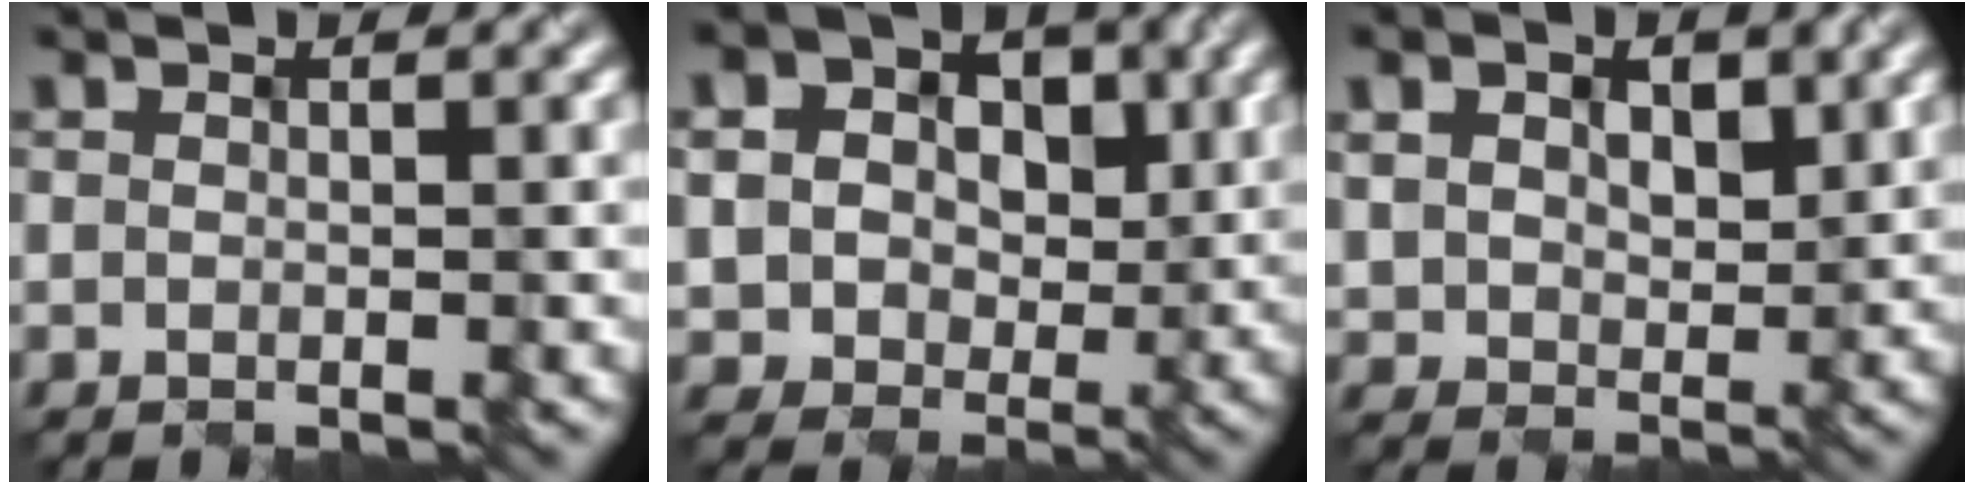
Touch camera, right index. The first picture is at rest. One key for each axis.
{"total": 9.4, "fx": 2.6, "fy": 7.7, "fz": 4.8, "tx": -0.096, "ty": 0.016, "tz": 0.044}
{"total": 4.9, "fx": 1.7, "fy": 3.6, "fz": 2.9, "tx": -0.065, "ty": 0.000, "tz": 0.026}